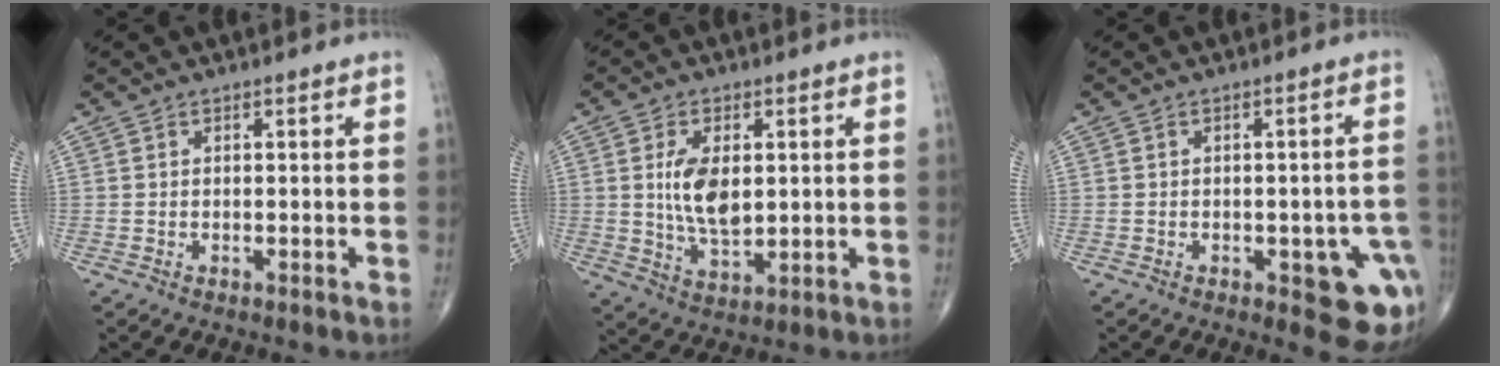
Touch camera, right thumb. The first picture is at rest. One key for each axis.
{"total": 9.3, "fx": 1.4, "fy": 5.0, "fz": 7.7, "tx": -0.135, "ty": -0.015, "tz": 0.034}
{"total": 10.7, "fx": -3.6, "fy": 4.3, "fz": 9.1, "tx": -0.076, "ty": 0.009, "tz": -0.035}